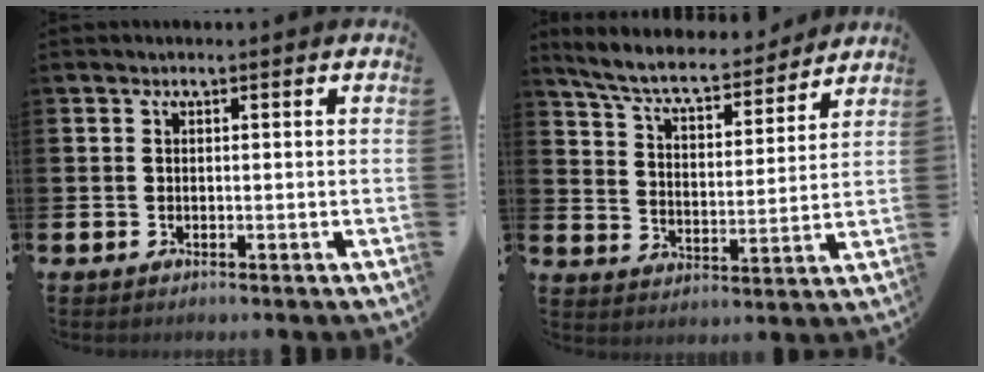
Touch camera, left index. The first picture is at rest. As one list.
[{"total": 7.5, "force": [6.9, 1.4, 2.6], "torque": [-0.084, -0.047, 0.117]}]